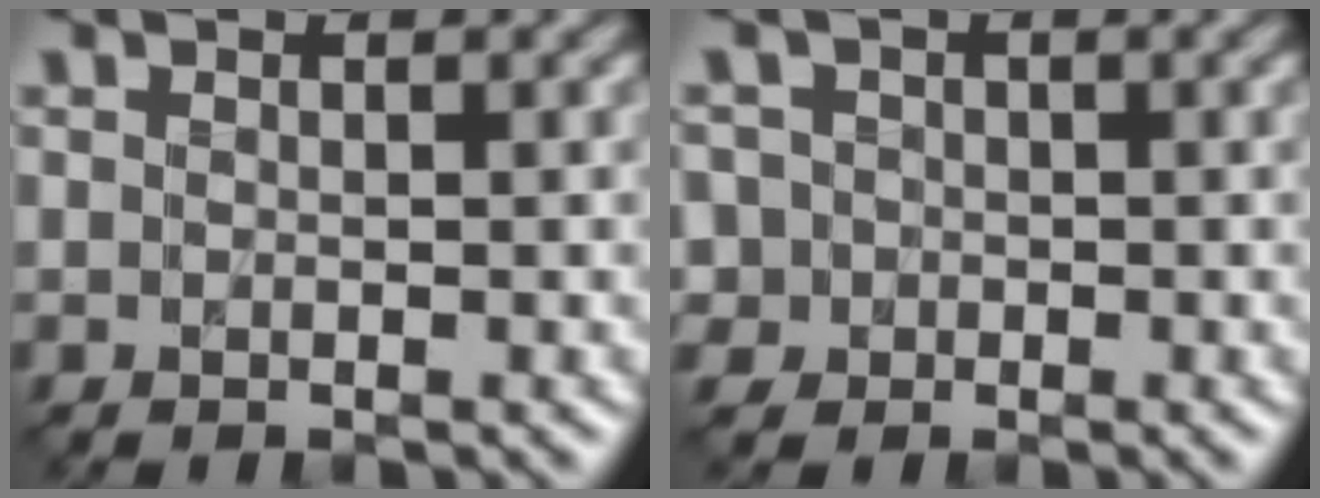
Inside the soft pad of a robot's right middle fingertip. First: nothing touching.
{"total": 3.6, "force": [-0.1, 3.5, 1.0], "torque": [-0.012, 0.022, -0.025]}